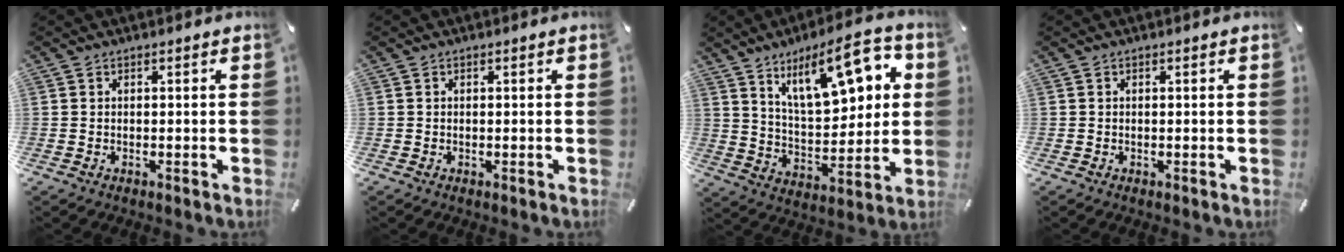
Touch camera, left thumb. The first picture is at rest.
{"total": 0.0}
{"total": 18.4, "force": [10.0, 8.3, 13.0], "torque": [-0.199, -0.037, 0.165]}
{"total": 0.0}